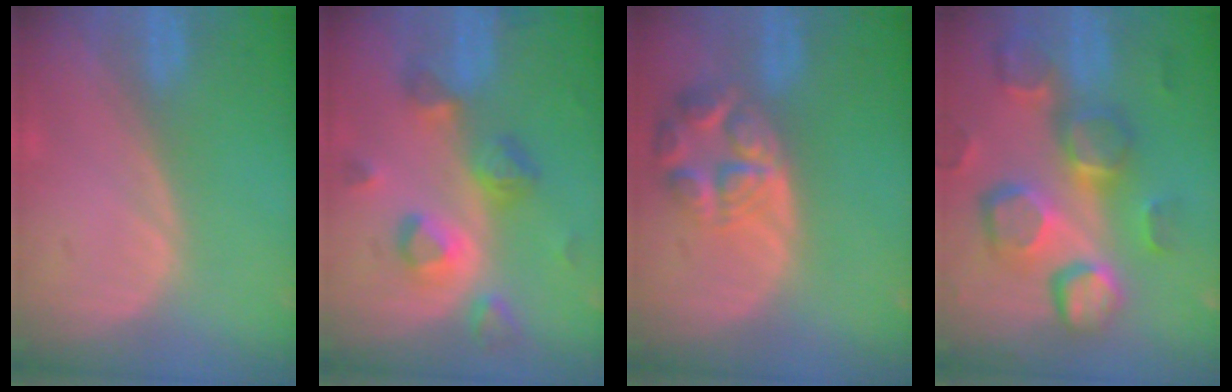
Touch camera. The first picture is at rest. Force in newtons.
{"total": 7.9, "press": 7.7, "slide": 2.0}
{"total": 7.8, "press": 7.0, "slide": 3.5}
{"total": 13.2, "press": 11.5, "slide": 6.5}